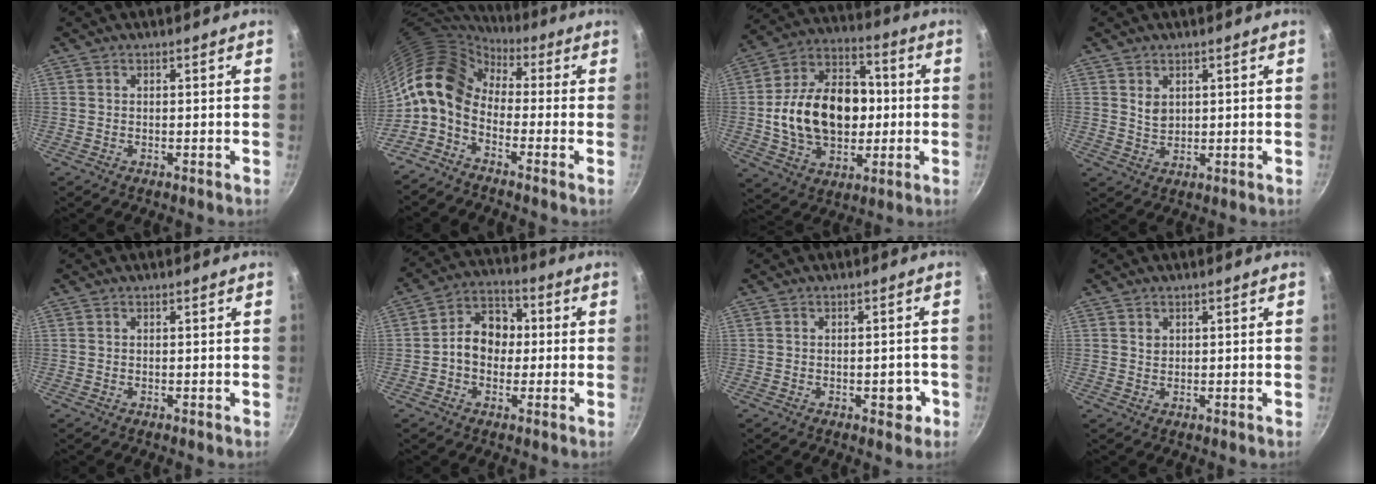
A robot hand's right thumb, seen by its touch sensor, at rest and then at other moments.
{"total": 11.8, "force": [-0.4, 7.8, 8.9], "torque": [-0.147, 0.029, -0.030]}
{"total": 21.5, "force": [-0.4, 15.1, 15.2], "torque": [-0.226, 0.033, -0.009]}
{"total": 3.0, "force": [1.2, 2.2, 1.7], "torque": [-0.022, -0.006, 0.025]}
{"total": 0.0}
{"total": 9.5, "force": [-0.2, 7.5, 5.9], "torque": [-0.050, 0.027, -0.020]}
{"total": 3.6, "force": [-1.3, 2.0, 2.7], "torque": [-0.009, 0.012, -0.015]}
{"total": 1.2, "force": [0.5, 1.0, 0.4], "torque": [-0.004, 0.002, 0.009]}